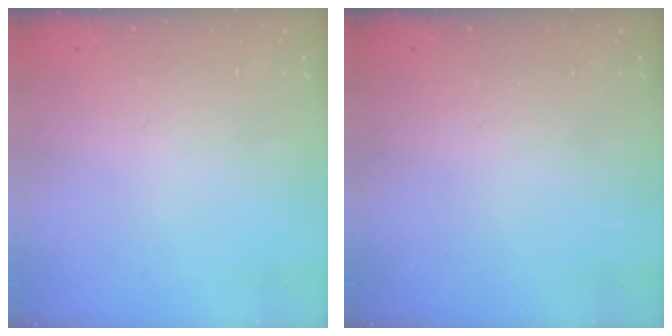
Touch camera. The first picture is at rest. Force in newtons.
{"total": 0.0}